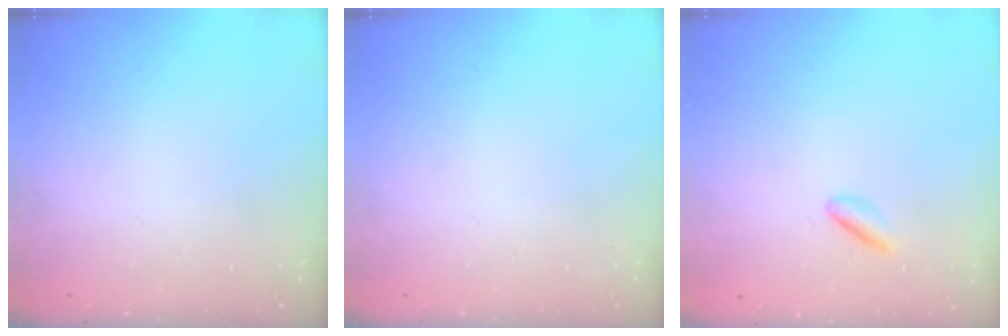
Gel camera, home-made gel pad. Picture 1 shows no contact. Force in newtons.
{"total": 0.0}
{"total": 2.5, "press": 2.4, "slide": 0.8}